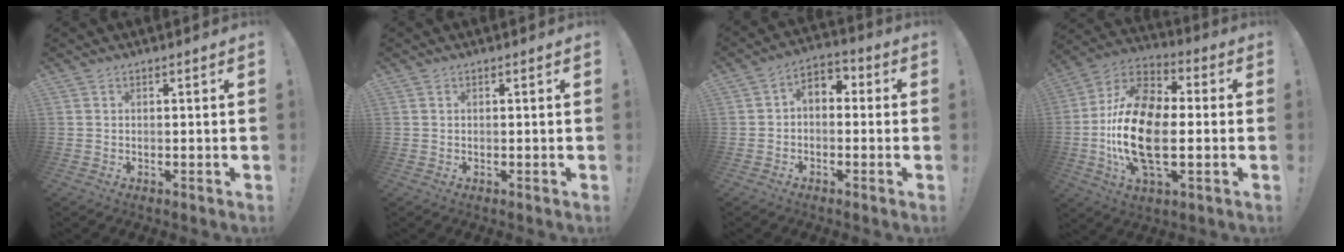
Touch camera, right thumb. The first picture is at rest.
{"total": 0.0}
{"total": 4.6, "force": [-1.2, 3.5, 2.7], "torque": [-0.037, 0.014, -0.020]}
{"total": 20.8, "force": [-2.6, 11.3, 17.2], "torque": [-0.340, 0.014, -0.041]}